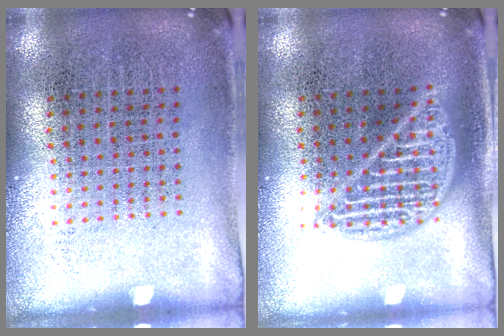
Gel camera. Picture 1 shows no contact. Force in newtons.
{"total": 2.1, "press": 2.1, "slide": 0.3}